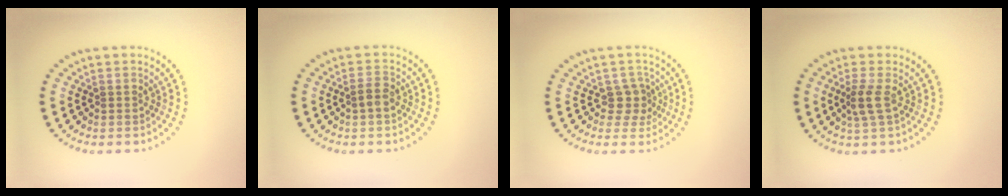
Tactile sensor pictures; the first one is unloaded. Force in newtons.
{"total": 1.4, "press": 1.3, "slide": 0.3}
{"total": 1.9, "press": 1.6, "slide": 1.1}
{"total": 2.0, "press": 1.6, "slide": 1.3}